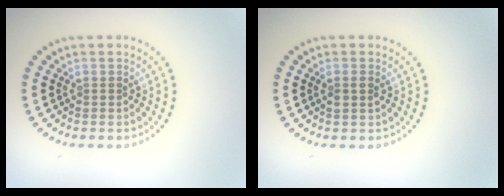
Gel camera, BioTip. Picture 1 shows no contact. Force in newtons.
{"total": 1.1, "press": 1.0, "slide": 0.3}